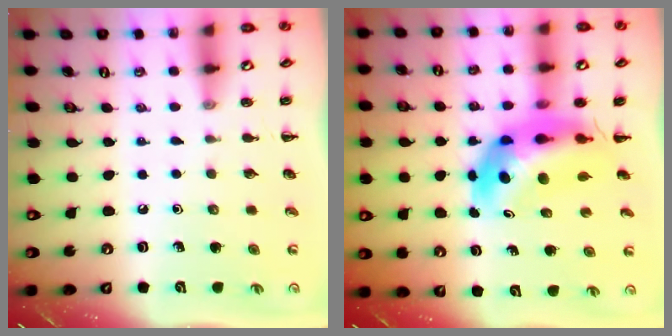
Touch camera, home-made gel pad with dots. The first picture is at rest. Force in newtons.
{"total": 9.4, "press": 8.8, "slide": 3.1}